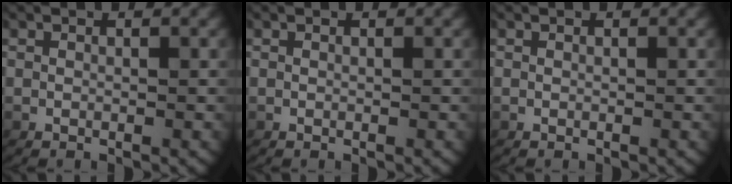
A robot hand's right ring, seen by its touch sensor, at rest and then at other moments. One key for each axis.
{"total": 0.0}
{"total": 0.0}